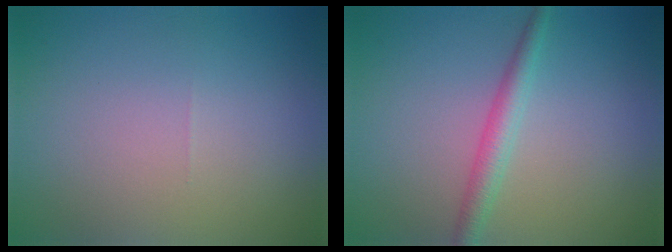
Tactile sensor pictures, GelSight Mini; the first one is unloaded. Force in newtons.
{"total": 2.4, "press": 2.4, "slide": 0.0}